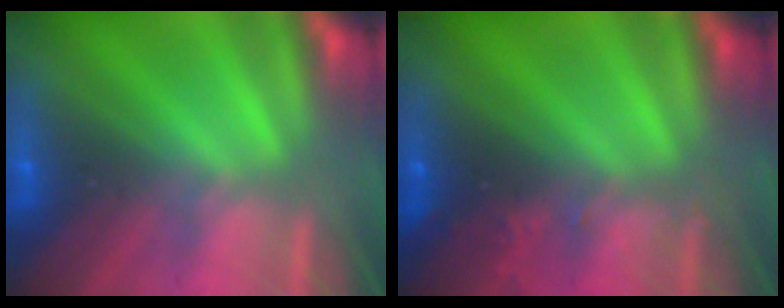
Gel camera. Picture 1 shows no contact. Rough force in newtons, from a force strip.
{"total": 2.4}